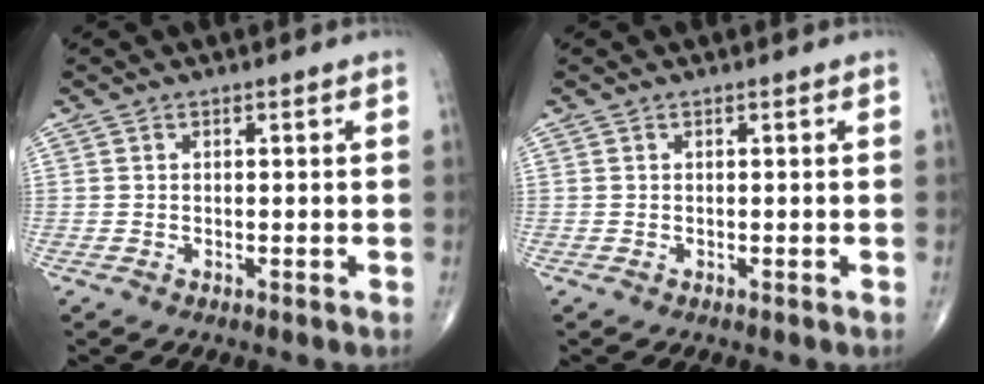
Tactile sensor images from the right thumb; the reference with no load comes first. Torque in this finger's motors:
{"motor_torque": [0.00, 0.00, 0.00, 0.00, 0.00]}